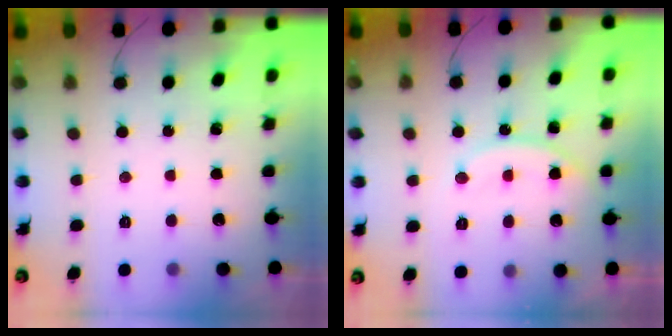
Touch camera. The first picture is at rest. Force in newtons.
{"total": 12.0, "press": 11.9, "slide": 1.0}